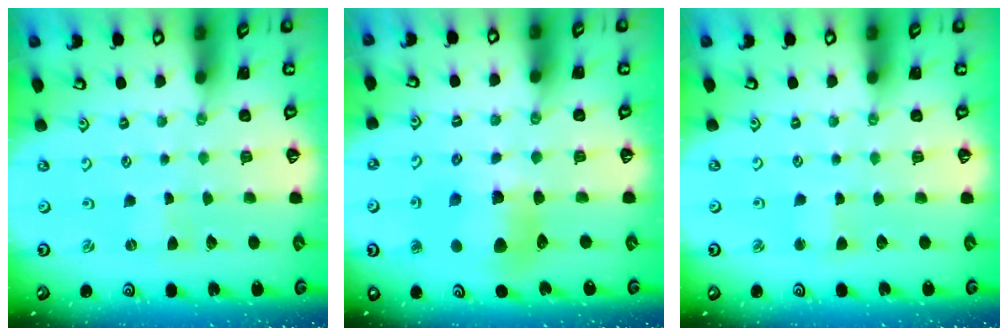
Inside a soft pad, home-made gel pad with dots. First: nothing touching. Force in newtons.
{"total": 10.1, "press": 10.0, "slide": 1.2}
{"total": 2.4, "press": 2.4, "slide": 0.3}